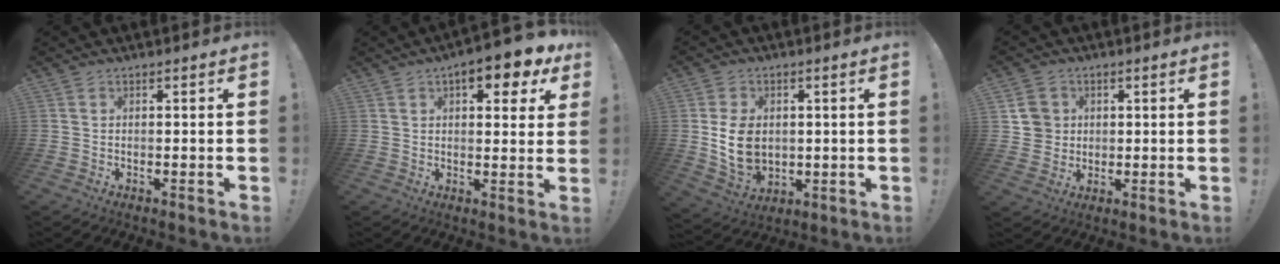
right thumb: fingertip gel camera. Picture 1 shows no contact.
{"total": 9.7, "force": [5.3, 3.7, 7.2], "torque": [-0.081, -0.026, 0.084]}
{"total": 12.9, "force": [1.0, 10.5, 7.5], "torque": [-0.143, -0.012, 0.023]}
{"total": 7.5, "force": [2.4, 6.9, 2.0], "torque": [-0.031, -0.006, 0.051]}